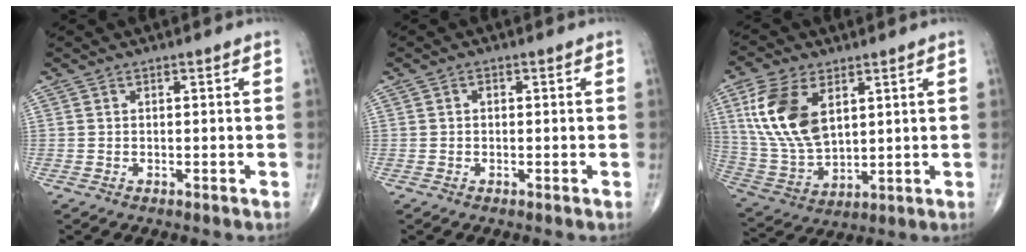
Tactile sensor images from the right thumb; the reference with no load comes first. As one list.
[{"total": 0.9, "force": [0.1, 0.7, 0.6], "torque": [-0.006, 0.003, -0.001]}, {"total": 15.6, "force": [5.3, 9.0, 11.6], "torque": [-0.227, -0.018, 0.115]}]